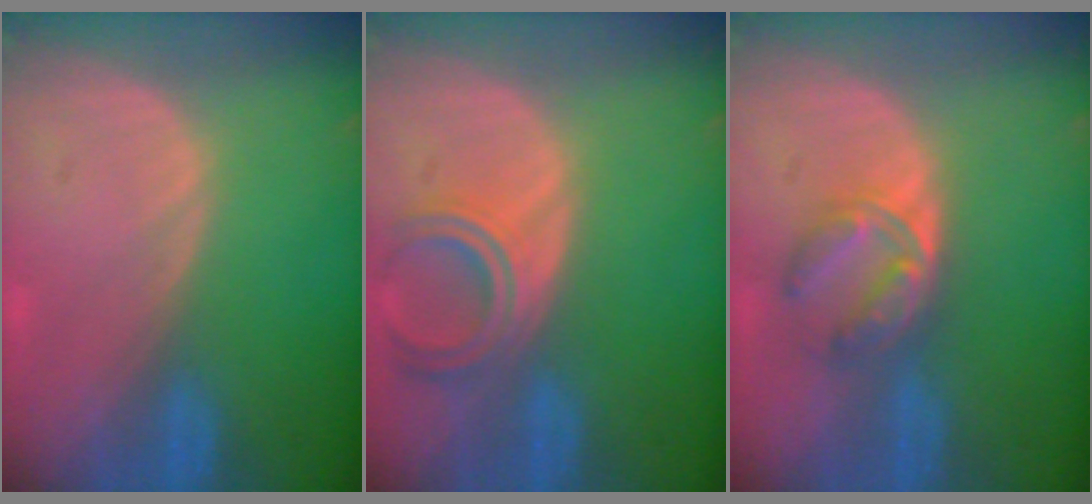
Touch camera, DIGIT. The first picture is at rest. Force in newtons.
{"total": 5.9, "press": 5.3, "slide": 2.6}
{"total": 5.6, "press": 5.4, "slide": 1.4}